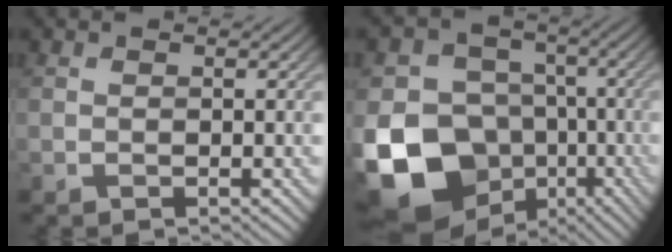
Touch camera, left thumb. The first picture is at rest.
{"total": 18.2, "force": [-7.2, 14.7, 8.0], "torque": [-0.207, -0.042, -0.121]}